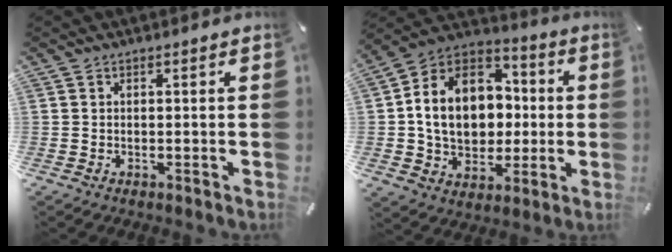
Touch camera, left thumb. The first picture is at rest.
{"total": 15.6, "force": [-1.0, 13.2, 8.2], "torque": [-0.174, 0.009, -0.013]}